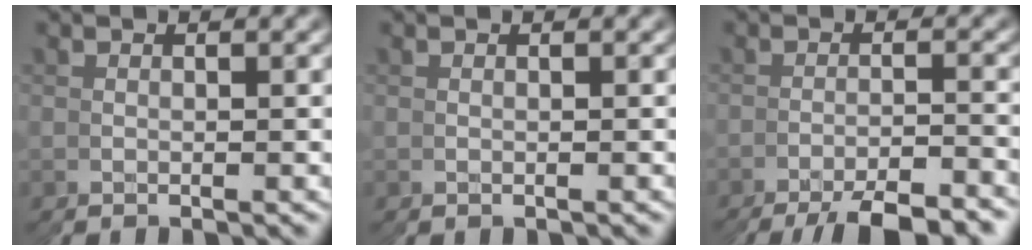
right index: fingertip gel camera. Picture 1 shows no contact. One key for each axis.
{"total": 0.6, "fx": -0.2, "fy": 0.5, "fz": 0.3, "tx": -0.003, "ty": -0.003, "tz": 0.000}
{"total": 5.3, "fx": -5.1, "fy": -1.3, "fz": 0.6, "tx": 0.000, "ty": 0.005, "tz": -0.085}